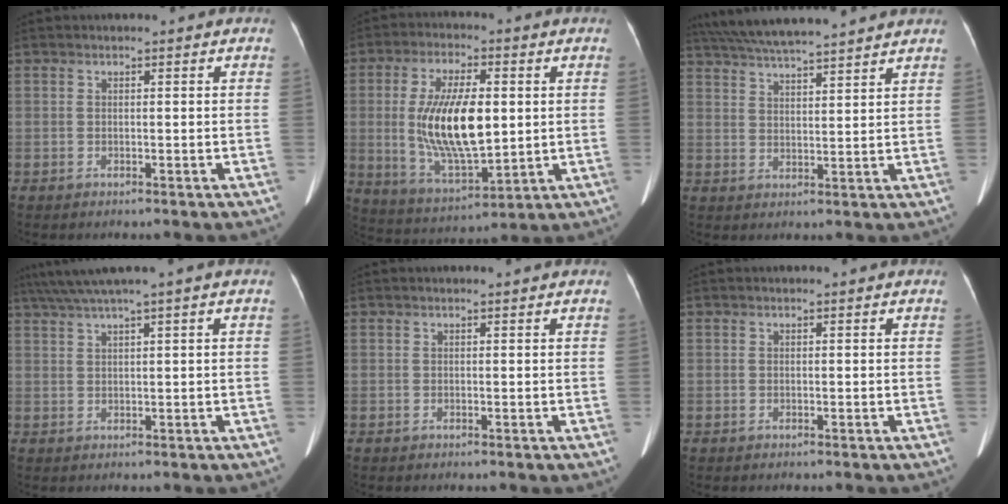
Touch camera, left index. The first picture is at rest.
{"total": 14.4, "force": [0.8, 4.9, 13.5], "torque": [-0.271, -0.004, 0.022]}
{"total": 14.8, "force": [13.2, 0.8, 6.5], "torque": [-0.124, 0.036, 0.206]}
{"total": 4.9, "force": [3.4, -1.0, 3.4], "torque": [-0.074, 0.023, 0.069]}
{"total": 0.7, "force": [0.6, 0.1, 0.3], "torque": [-0.009, 0.014, 0.008]}
{"total": 0.0}